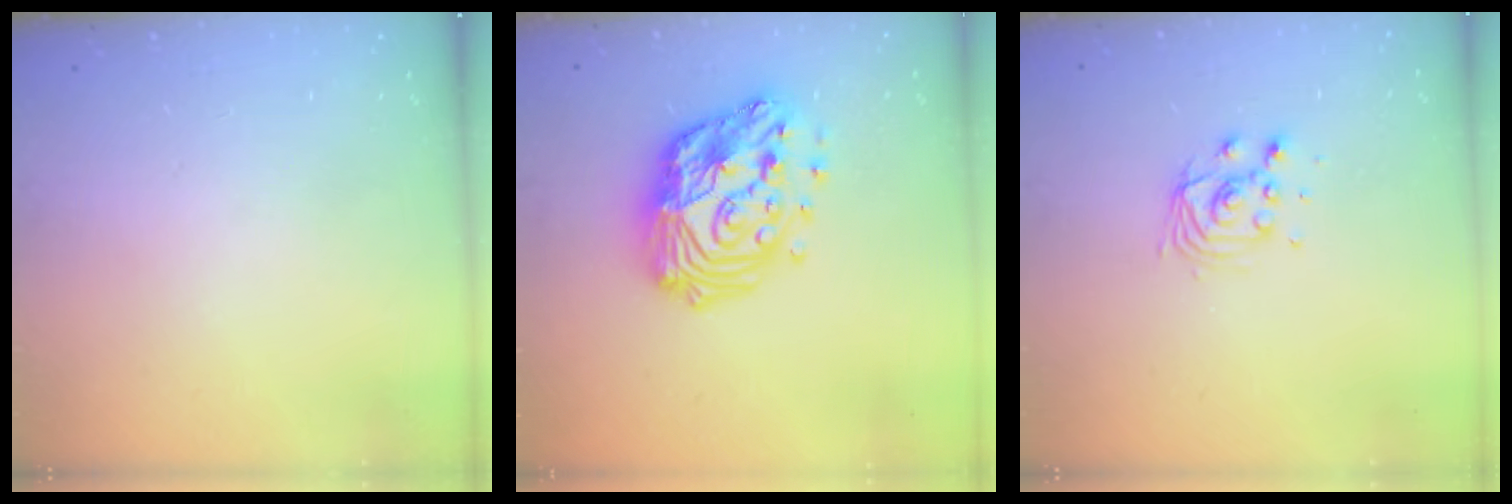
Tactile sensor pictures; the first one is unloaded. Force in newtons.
{"total": 18.3, "press": 18.2, "slide": 1.6}
{"total": 6.7, "press": 6.7, "slide": 0.5}